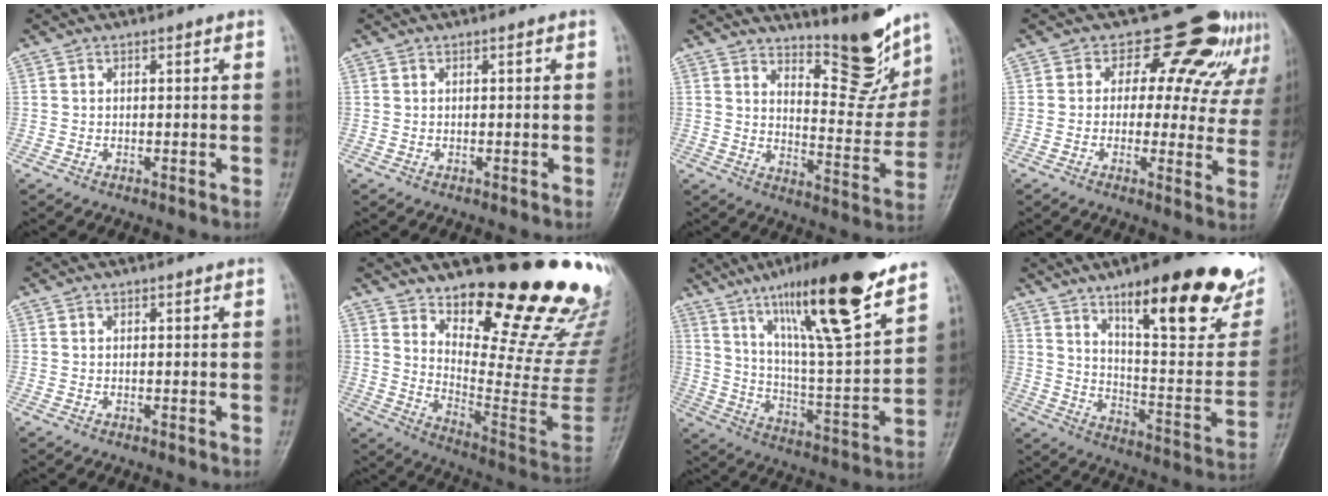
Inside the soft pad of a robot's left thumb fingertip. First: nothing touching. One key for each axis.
{"total": 0.0}
{"total": 12.7, "fx": 10.5, "fy": 3.3, "fz": 6.2, "tx": -0.050, "ty": -0.087, "tz": 0.165}
{"total": 14.6, "fx": 10.2, "fy": 8.1, "fz": 6.7, "tx": -0.023, "ty": -0.041, "tz": 0.105}
{"total": 0.0}
{"total": 25.9, "fx": 18.7, "fy": 7.1, "fz": 16.5, "tx": -0.197, "ty": -0.152, "tz": 0.273}
{"total": 26.0, "fx": 17.2, "fy": 4.1, "fz": 19.0, "tx": -0.286, "ty": -0.065, "tz": 0.287}
{"total": 30.7, "fx": 17.8, "fy": 8.8, "fz": 23.4, "tx": -0.277, "ty": -0.063, "tz": 0.268}